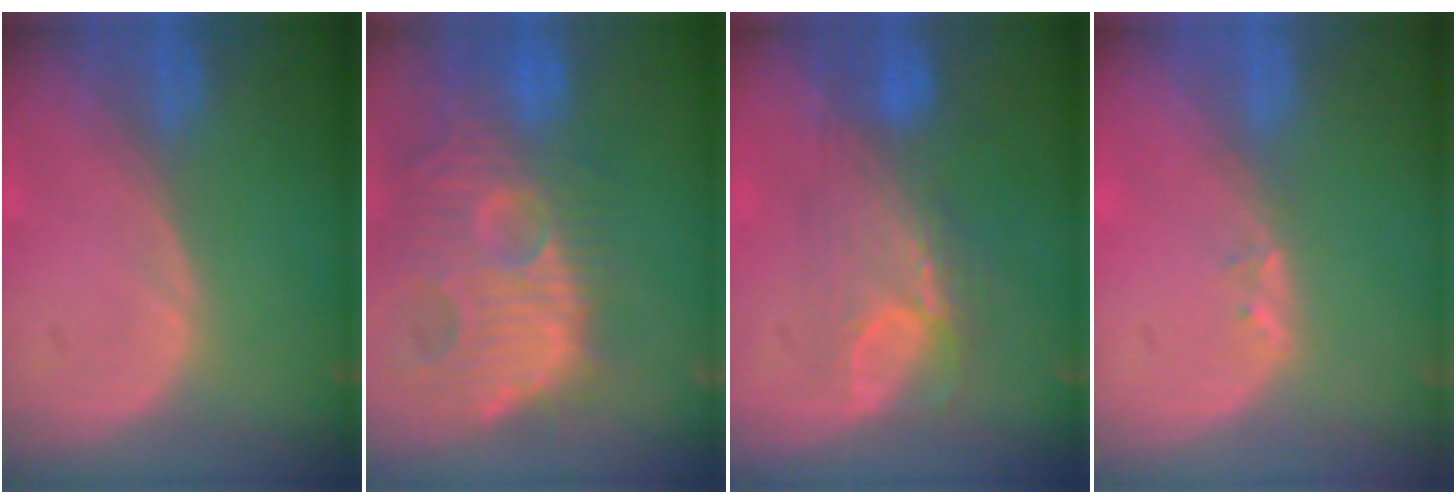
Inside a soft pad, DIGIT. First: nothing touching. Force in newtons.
{"total": 13.7, "press": 12.3, "slide": 5.9}
{"total": 7.5, "press": 7.0, "slide": 2.7}
{"total": 1.4, "press": 1.3, "slide": 0.7}